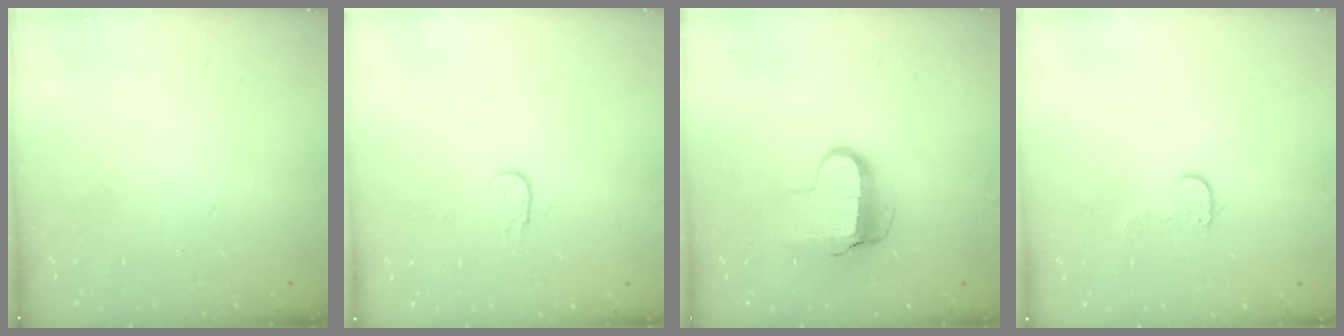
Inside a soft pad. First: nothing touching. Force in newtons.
{"total": 3.5, "press": 3.5, "slide": 0.2}
{"total": 9.9, "press": 9.8, "slide": 0.9}
{"total": 5.1, "press": 5.0, "slide": 0.5}